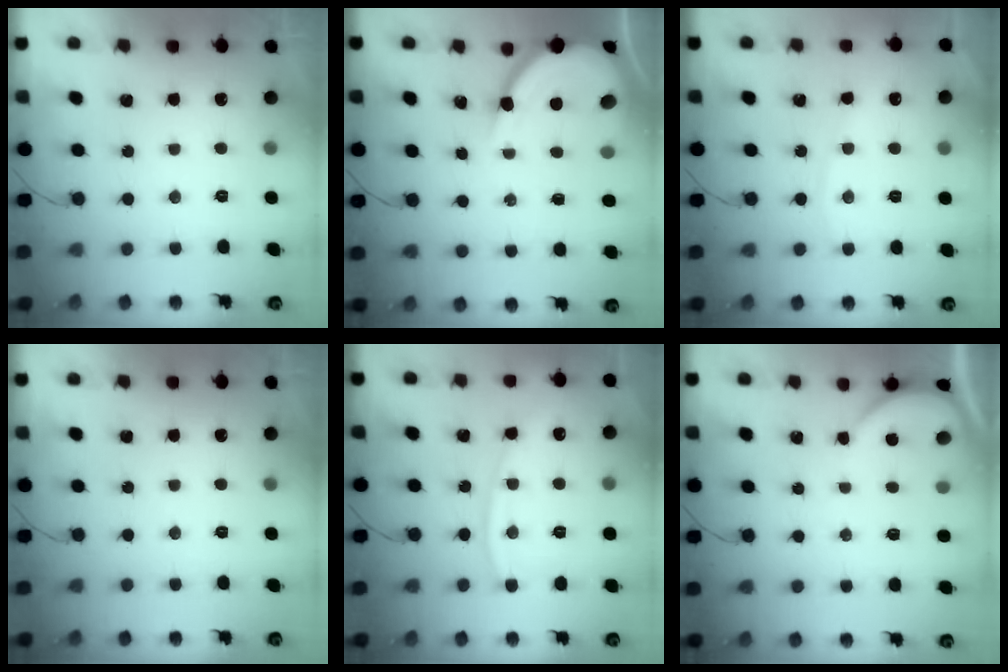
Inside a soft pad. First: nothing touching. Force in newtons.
{"total": 11.3, "press": 11.2, "slide": 1.2}
{"total": 2.0, "press": 2.0, "slide": 0.4}
{"total": 0.0}
{"total": 11.2, "press": 11.1, "slide": 1.2}
{"total": 2.4, "press": 2.4, "slide": 0.2}